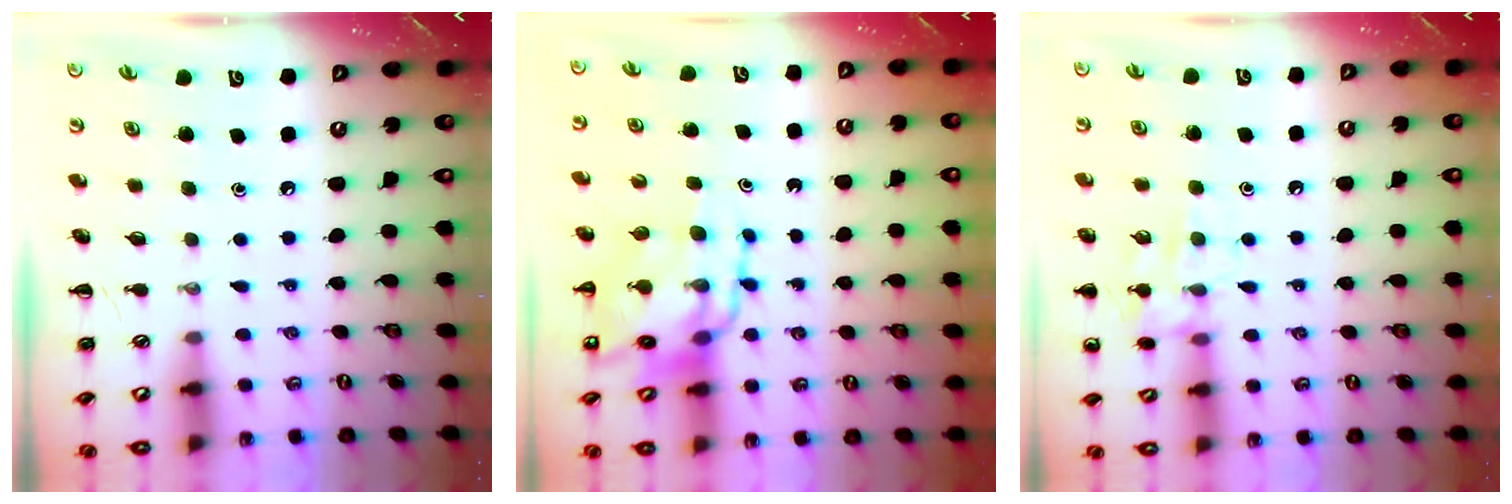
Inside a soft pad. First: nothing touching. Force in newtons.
{"total": 12.1, "press": 11.5, "slide": 3.7}
{"total": 10.2, "press": 10.1, "slide": 1.4}